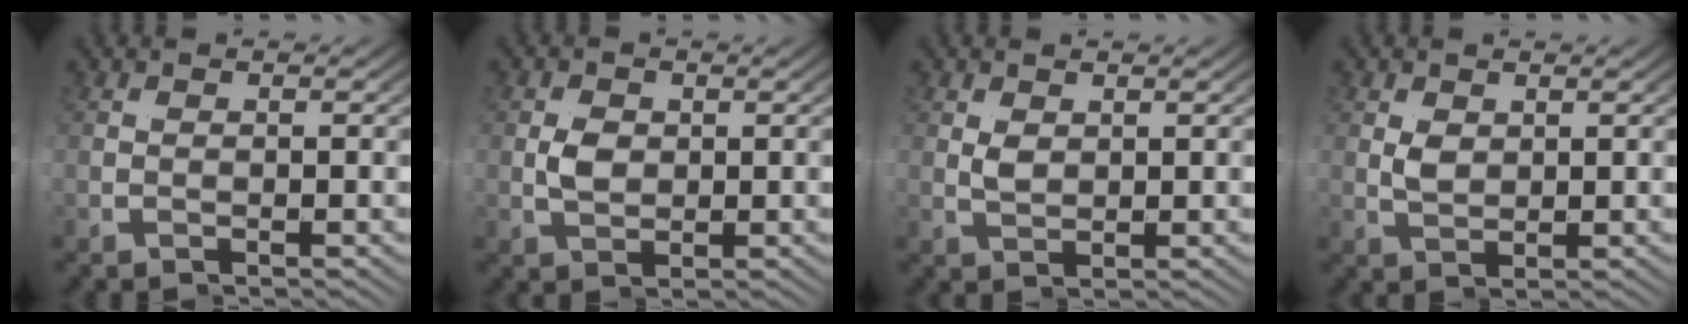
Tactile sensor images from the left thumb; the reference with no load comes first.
{"total": 2.3, "force": [0.6, 1.8, 1.4], "torque": [-0.039, -0.006, 0.012]}
{"total": 1.2, "force": [1.1, 0.3, 0.4], "torque": [-0.013, -0.003, 0.018]}
{"total": 1.4, "force": [1.1, 0.6, 0.6], "torque": [-0.019, -0.004, 0.018]}